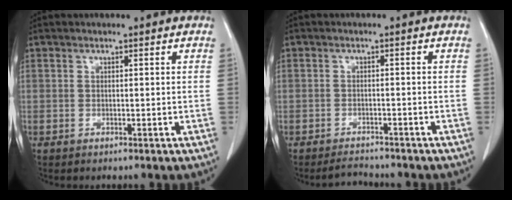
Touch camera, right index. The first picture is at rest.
{"total": 2.6, "force": [-2.6, 0.5, 0.1], "torque": [-0.003, -0.008, -0.039]}